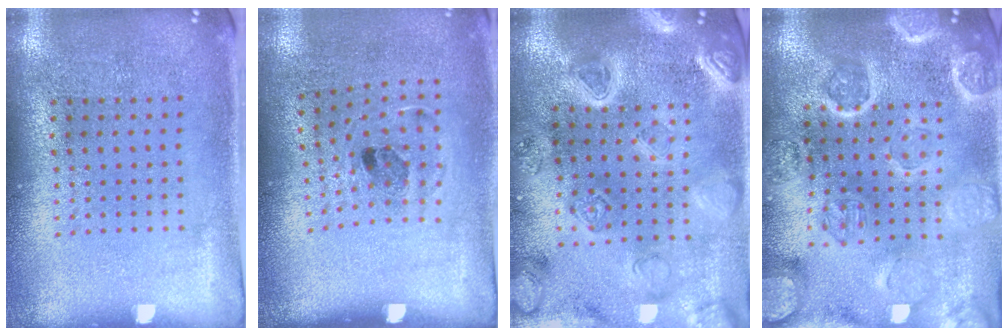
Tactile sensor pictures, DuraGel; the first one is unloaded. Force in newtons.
{"total": 1.2, "press": 0.7, "slide": 0.9}
{"total": 4.1, "press": 3.7, "slide": 1.9}
{"total": 4.2, "press": 3.9, "slide": 1.6}